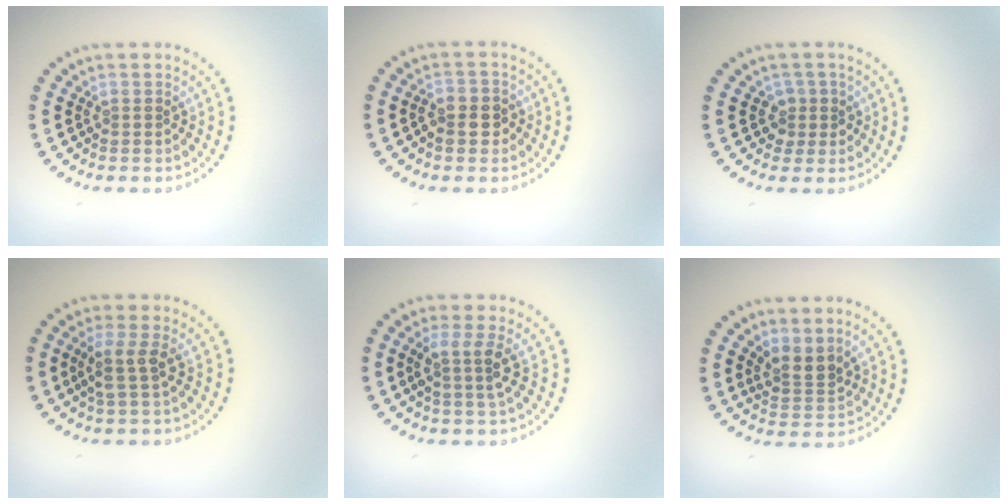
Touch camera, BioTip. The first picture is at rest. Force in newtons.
{"total": 2.6, "press": 2.5, "slide": 0.7}
{"total": 1.7, "press": 1.4, "slide": 1.0}
{"total": 2.3, "press": 1.8, "slide": 1.5}
{"total": 2.4, "press": 1.8, "slide": 1.6}
{"total": 2.6, "press": 2.0, "slide": 1.6}